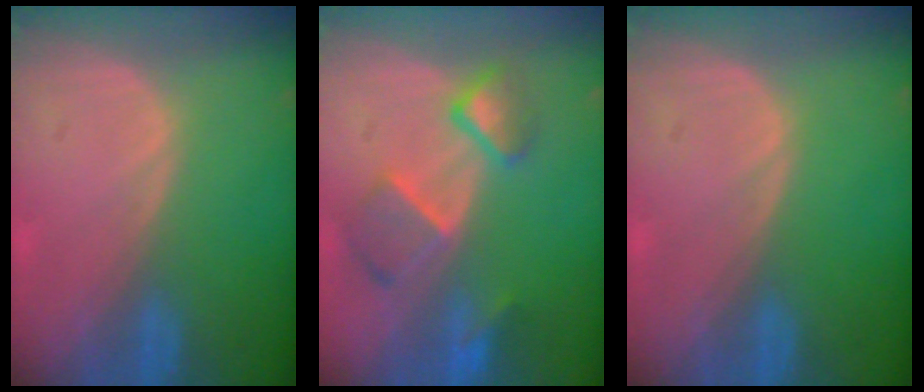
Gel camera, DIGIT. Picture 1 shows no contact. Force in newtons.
{"total": 7.7, "press": 6.7, "slide": 3.7}
{"total": 0.0}